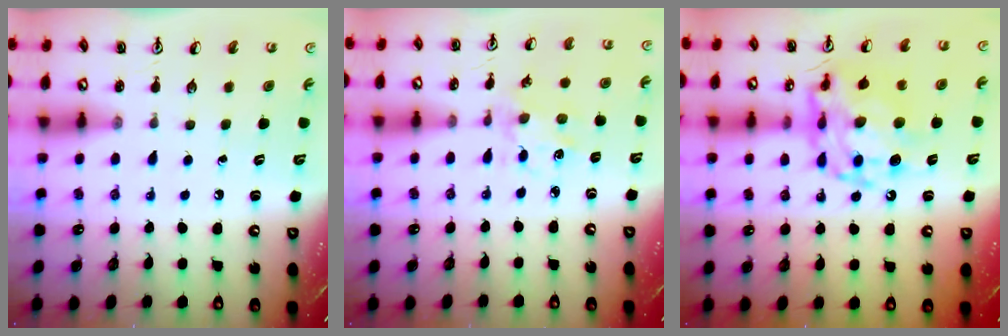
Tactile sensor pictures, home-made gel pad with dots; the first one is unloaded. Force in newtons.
{"total": 2.1, "press": 2.0, "slide": 0.6}
{"total": 14.8, "press": 14.7, "slide": 1.6}